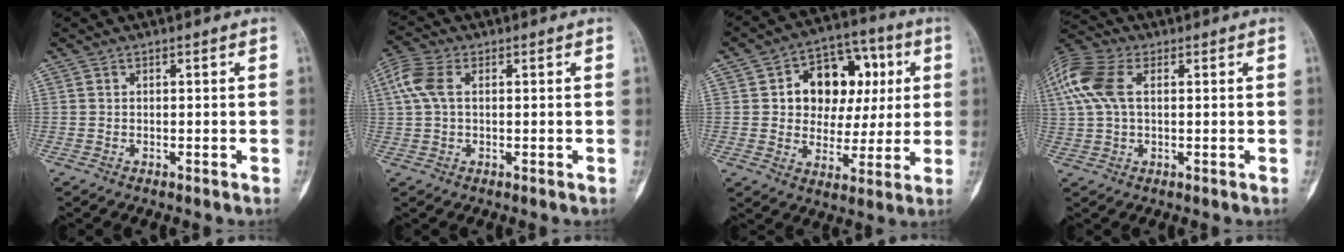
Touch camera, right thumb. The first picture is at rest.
{"total": 6.3, "force": [1.5, 3.7, 4.9], "torque": [-0.131, 0.018, 0.029]}
{"total": 15.7, "force": [3.3, 11.6, 10.0], "torque": [-0.085, 0.018, 0.051]}
{"total": 12.5, "force": [3.3, 7.3, 9.5], "torque": [-0.236, 0.023, 0.062]}